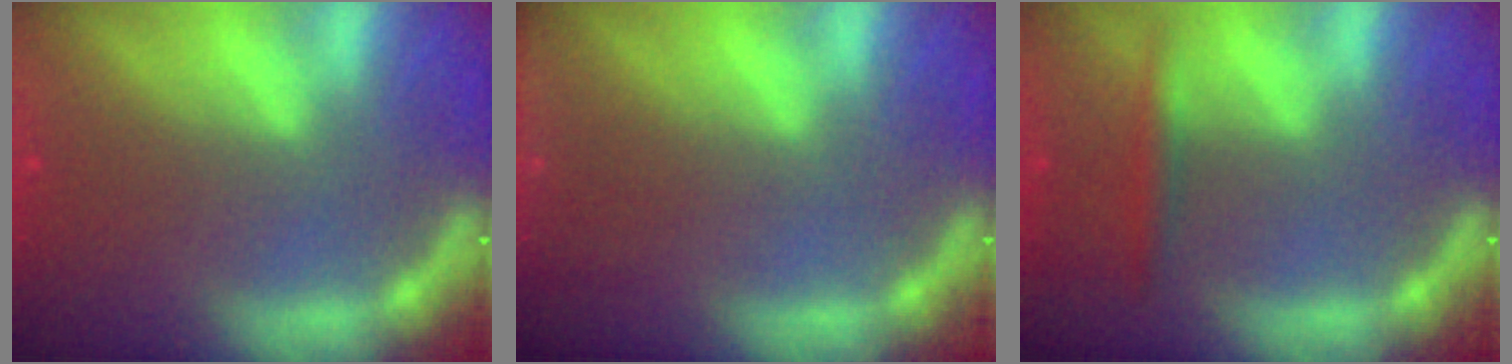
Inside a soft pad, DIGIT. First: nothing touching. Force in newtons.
{"total": 3.0}
{"total": 1.9}